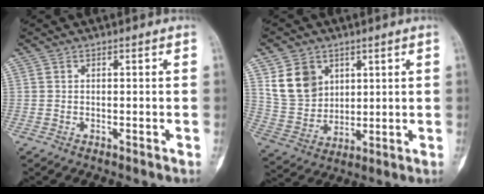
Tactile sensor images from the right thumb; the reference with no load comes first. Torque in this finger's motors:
{"motor_torque": [0.91, 1.02, -0.11, 0.23, 0.05]}